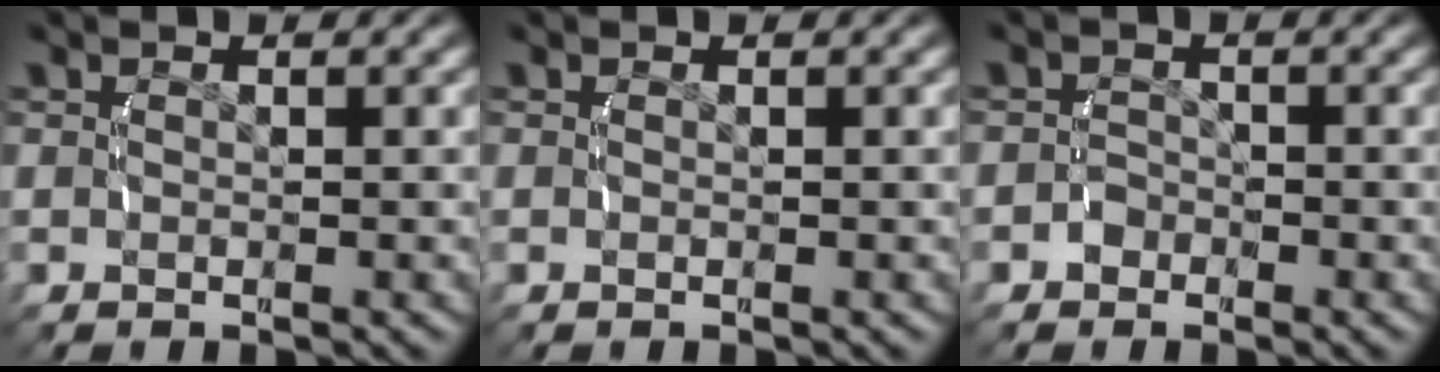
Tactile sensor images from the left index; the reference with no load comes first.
{"total": 0.0}
{"total": 1.2, "force": [-1.0, 0.6, -0.1], "torque": [0.003, -0.009, -0.015]}